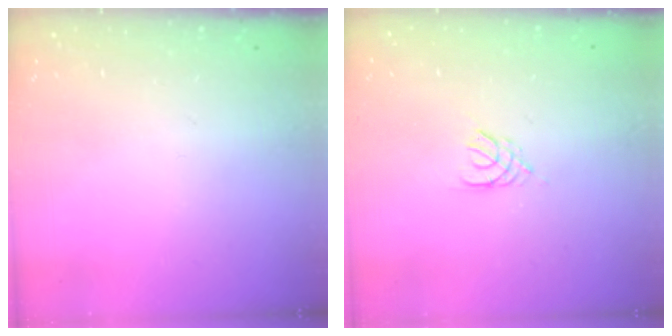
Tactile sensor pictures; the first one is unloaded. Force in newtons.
{"total": 2.6, "press": 2.5, "slide": 0.5}